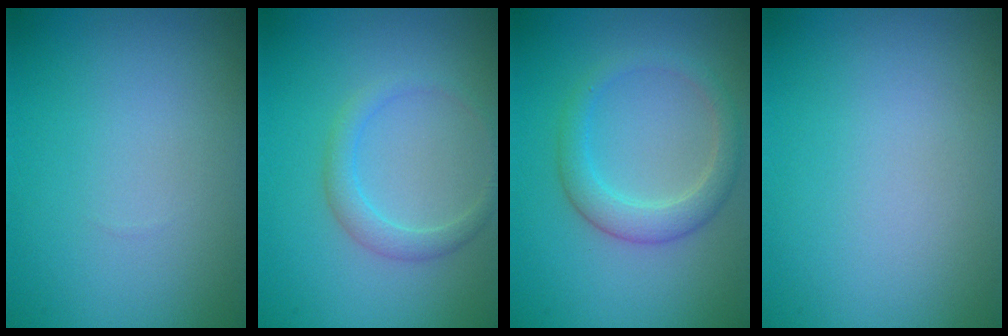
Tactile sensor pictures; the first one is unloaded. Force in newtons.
{"total": 1.8, "press": 1.8, "slide": 0.2}
{"total": 2.8, "press": 2.8, "slide": 0.2}
{"total": 0.0}